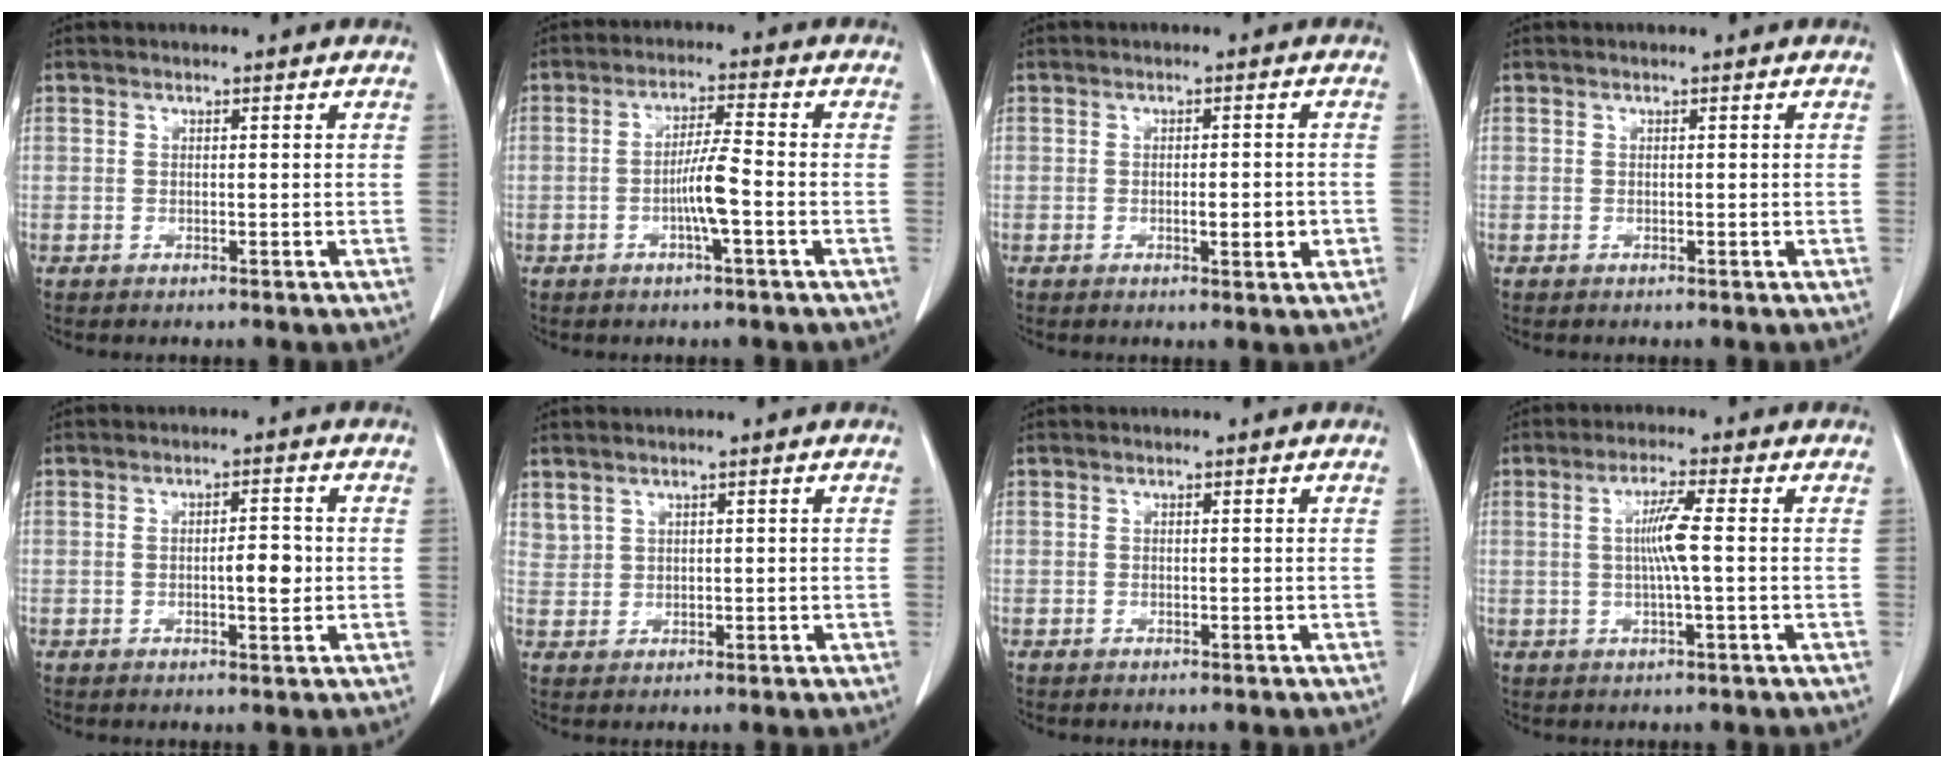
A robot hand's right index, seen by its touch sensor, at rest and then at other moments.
{"total": 7.9, "force": [-2.4, -0.2, 7.6], "torque": [-0.149, 0.004, -0.046]}
{"total": 3.4, "force": [-0.8, 0.8, 3.2], "torque": [-0.049, -0.002, -0.009]}
{"total": 0.0}
{"total": 4.0, "force": [-0.3, 1.2, 3.9], "torque": [-0.062, 0.001, -0.002]}
{"total": 2.2, "force": [1.8, 1.2, 0.5], "torque": [-0.010, 0.005, 0.042]}
{"total": 0.0}
{"total": 5.1, "force": [0.3, -0.3, 5.1], "torque": [-0.096, 0.000, 0.006]}